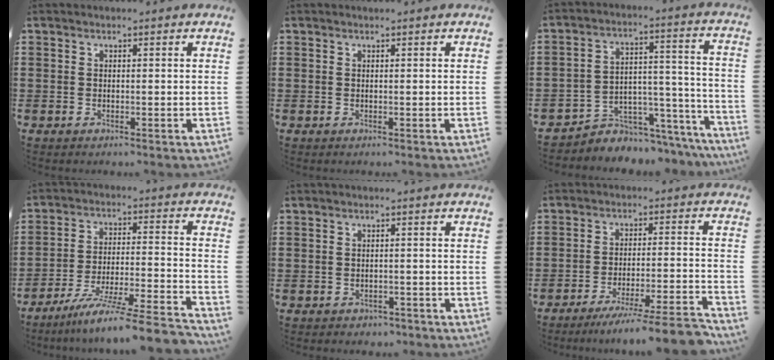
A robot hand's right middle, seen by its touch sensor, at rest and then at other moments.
{"total": 0.0}
{"total": 4.5, "force": [-4.0, 2.1, 0.0], "torque": [-0.010, 0.000, -0.081]}
{"total": 10.1, "force": [-8.6, -0.3, 5.3], "torque": [-0.089, -0.004, -0.169]}
{"total": 1.1, "force": [-1.0, 0.4, -0.1], "torque": [-0.003, -0.002, -0.023]}
{"total": 7.8, "force": [-6.7, -0.2, 3.8], "torque": [-0.050, -0.003, -0.120]}